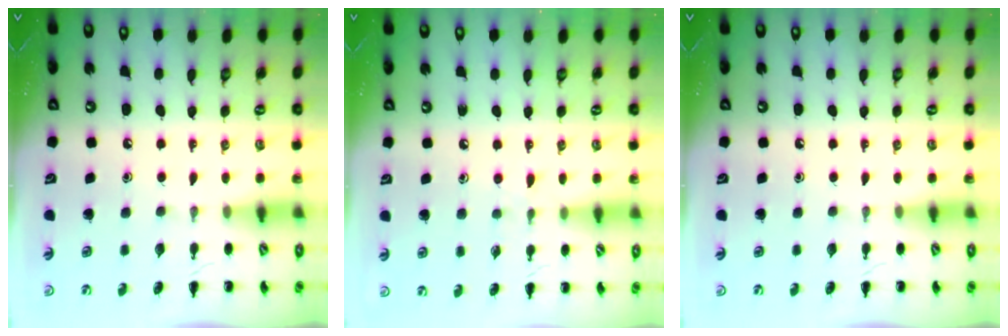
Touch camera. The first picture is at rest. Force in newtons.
{"total": 5.1, "press": 4.6, "slide": 2.2}
{"total": 0.0}